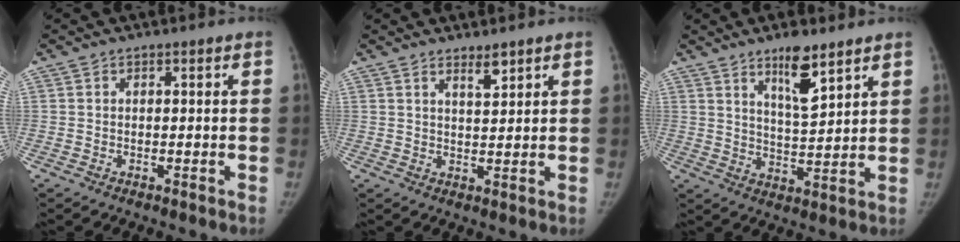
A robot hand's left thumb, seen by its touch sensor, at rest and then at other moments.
{"total": 2.6, "force": [2.1, 0.5, 1.5], "torque": [-0.019, -0.021, 0.039]}
{"total": 8.3, "force": [5.5, 2.2, 5.8], "torque": [-0.085, -0.042, 0.097]}